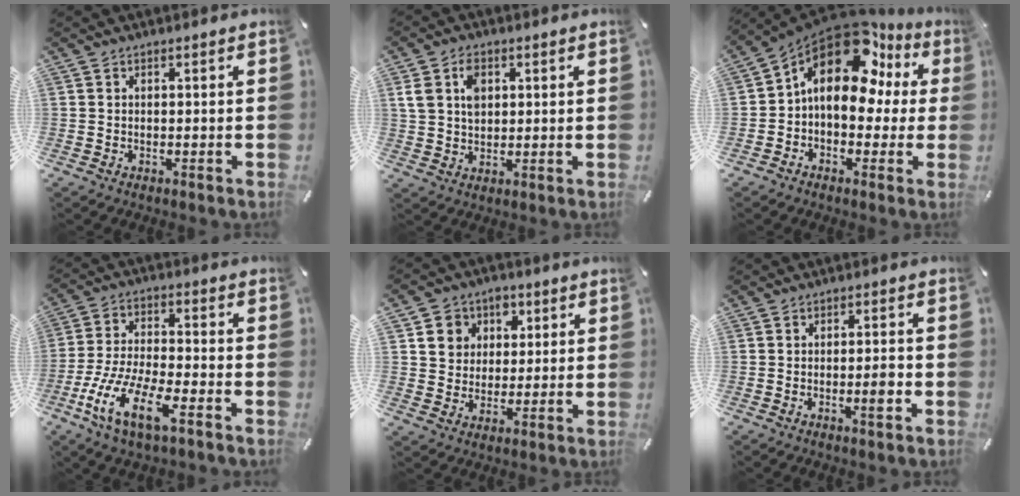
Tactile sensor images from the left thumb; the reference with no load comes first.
{"total": 6.9, "force": [2.2, 5.2, 4.0], "torque": [-0.088, 0.001, 0.034]}
{"total": 15.8, "force": [7.3, 9.3, 10.5], "torque": [-0.190, -0.051, 0.119]}
{"total": 13.5, "force": [-7.1, 4.6, 10.5], "torque": [-0.222, 0.013, -0.128]}
{"total": 7.7, "force": [2.1, 7.3, 1.1], "torque": [-0.013, -0.007, 0.035]}
{"total": 4.0, "force": [-1.2, 1.0, 3.7], "torque": [-0.061, 0.007, -0.021]}